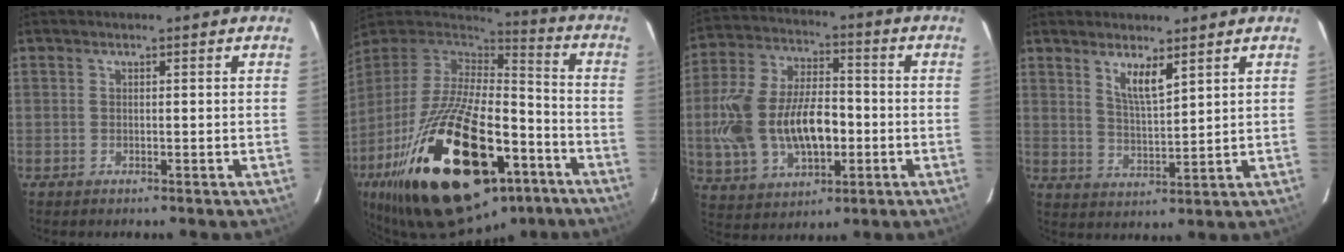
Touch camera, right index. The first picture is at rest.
{"total": 36.7, "force": [-18.9, 16.5, 26.8], "torque": [-0.508, -0.028, -0.287]}
{"total": 18.9, "force": [-2.7, 10.9, 15.2], "torque": [-0.333, 0.007, -0.036]}
{"total": 5.5, "force": [3.5, 1.2, 4.1], "torque": [-0.076, -0.007, 0.068]}